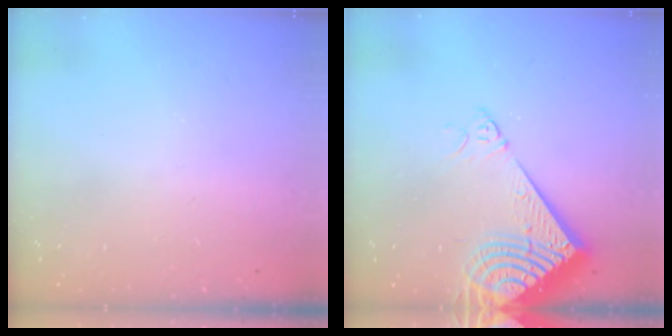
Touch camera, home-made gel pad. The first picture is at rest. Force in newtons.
{"total": 14.0, "press": 13.8, "slide": 2.1}